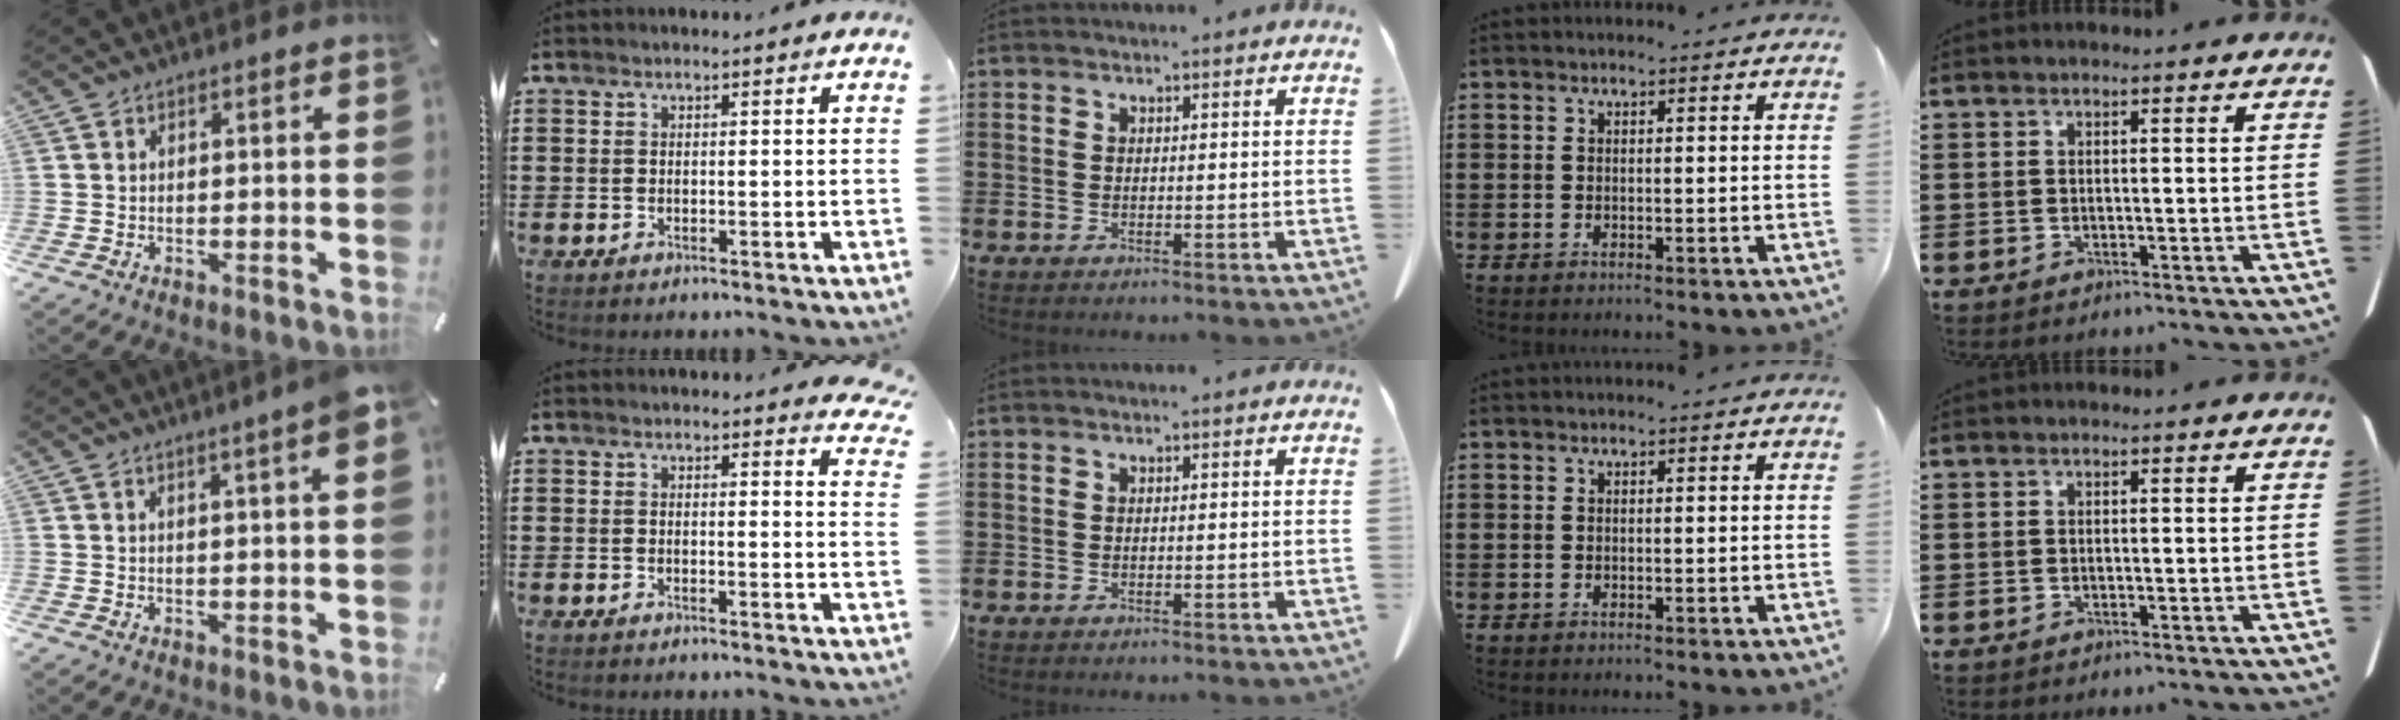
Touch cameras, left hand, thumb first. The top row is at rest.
{"thumb": {"total": 4.9, "force": [2.8, 0.1, 4.0], "torque": [-0.065, -0.013, 0.044]}, "index": {"total": 2.0, "force": [2.0, 0.3, 0.5], "torque": [0.000, -0.009, 0.034]}}